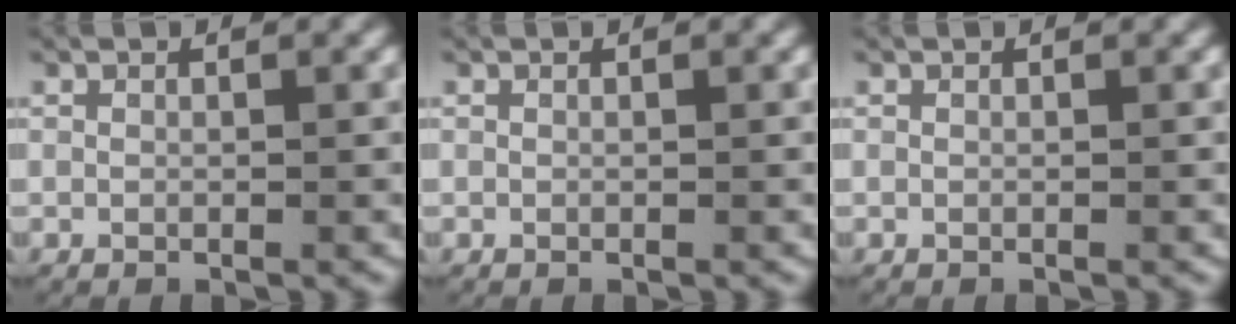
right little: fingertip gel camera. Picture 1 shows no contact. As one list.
[{"total": 0.0}, {"total": 0.0}]